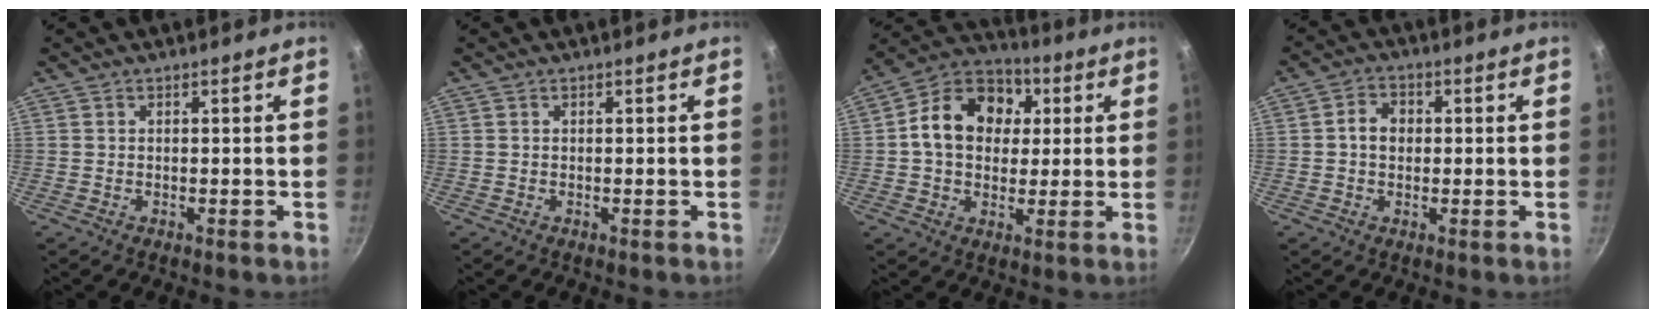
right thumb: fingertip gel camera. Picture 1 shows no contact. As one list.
[{"total": 0.0}, {"total": 15.2, "force": [2.8, 11.8, 9.2], "torque": [-0.129, 0.021, 0.028]}, {"total": 4.5, "force": [0.2, 3.6, 2.7], "torque": [-0.027, 0.011, -0.003]}]